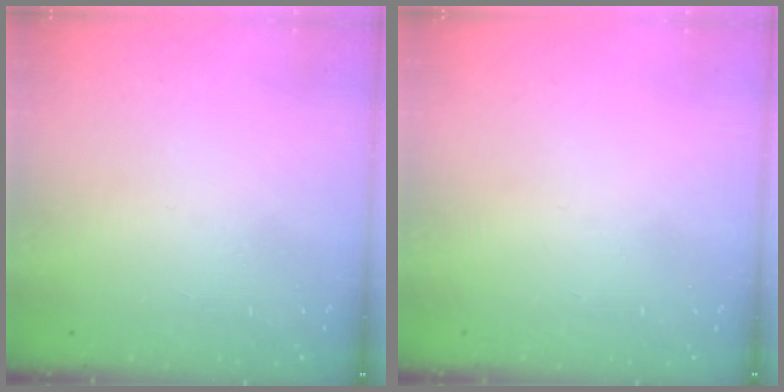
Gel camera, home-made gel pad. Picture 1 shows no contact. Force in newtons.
{"total": 0.0}